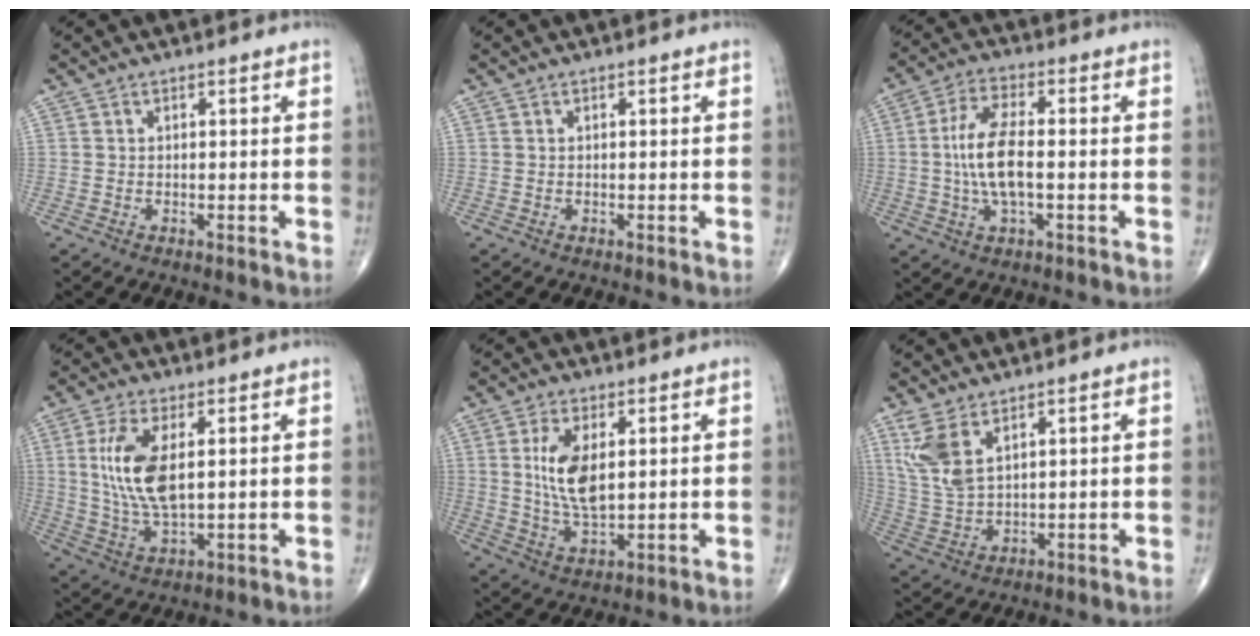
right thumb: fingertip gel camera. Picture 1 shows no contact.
{"total": 0.0}
{"total": 10.2, "force": [-0.6, 3.8, 9.4], "torque": [-0.198, 0.010, -0.013]}
{"total": 11.5, "force": [2.2, 4.9, 10.1], "torque": [-0.214, -0.013, 0.051]}
{"total": 9.6, "force": [2.0, 4.5, 8.2], "torque": [-0.157, -0.016, 0.045]}
{"total": 7.9, "force": [4.2, 3.4, 5.7], "torque": [-0.127, -0.014, 0.099]}